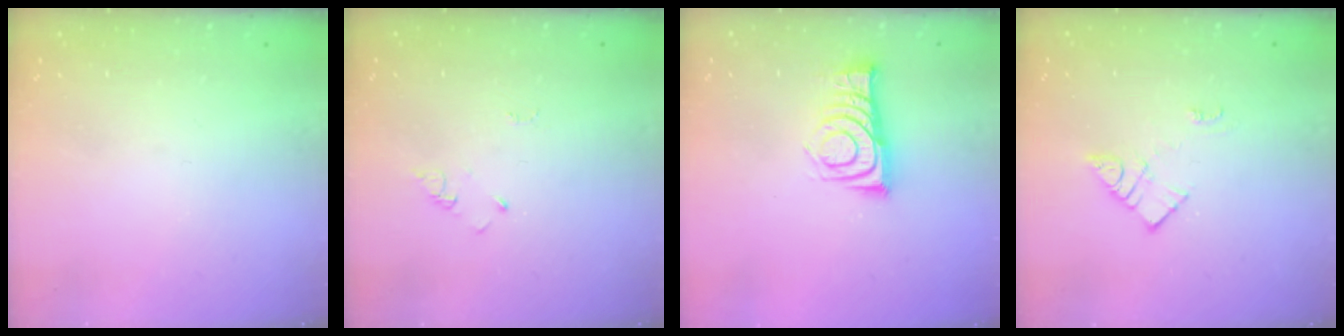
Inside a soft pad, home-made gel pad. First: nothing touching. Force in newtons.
{"total": 2.9, "press": 2.9, "slide": 0.3}
{"total": 9.7, "press": 9.7, "slide": 0.4}
{"total": 8.5, "press": 8.5, "slide": 0.6}